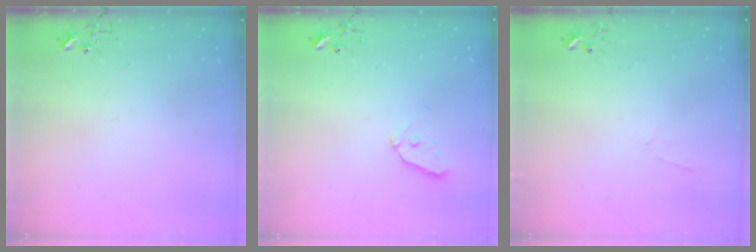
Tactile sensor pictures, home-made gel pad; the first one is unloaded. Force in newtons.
{"total": 6.7, "press": 6.7, "slide": 0.8}
{"total": 4.4, "press": 4.4, "slide": 0.4}